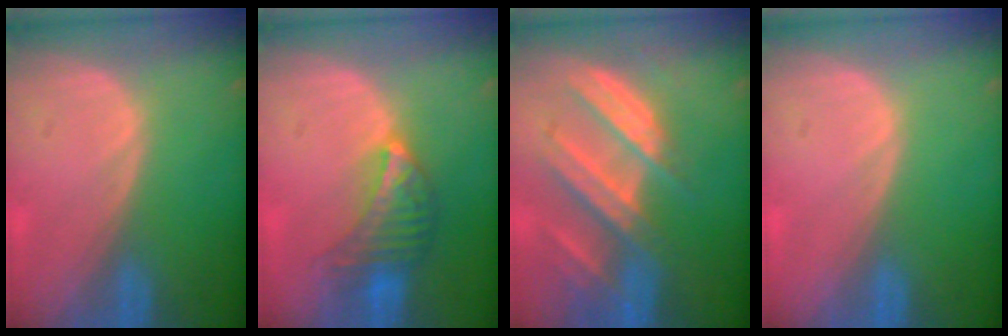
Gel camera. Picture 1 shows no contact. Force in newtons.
{"total": 6.8, "press": 6.1, "slide": 2.9}
{"total": 9.0, "press": 8.2, "slide": 3.7}
{"total": 0.0}